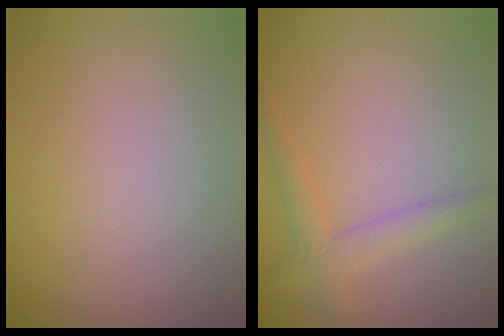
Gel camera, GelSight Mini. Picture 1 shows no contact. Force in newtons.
{"total": 2.5, "press": 2.5, "slide": 0.1}